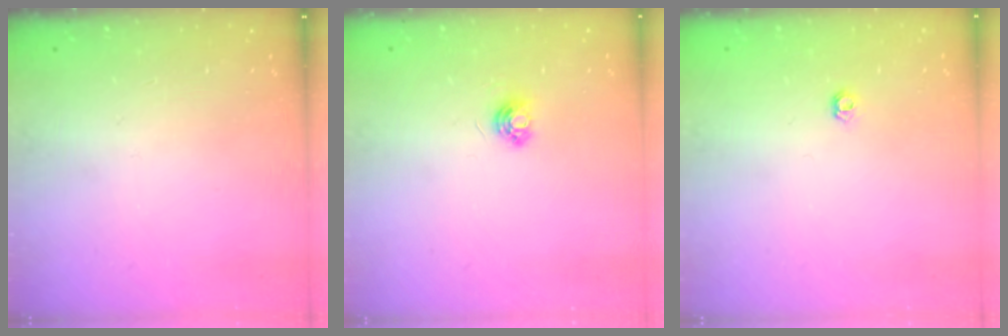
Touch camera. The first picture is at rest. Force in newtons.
{"total": 4.7, "press": 4.7, "slide": 0.5}
{"total": 4.7, "press": 4.7, "slide": 0.8}